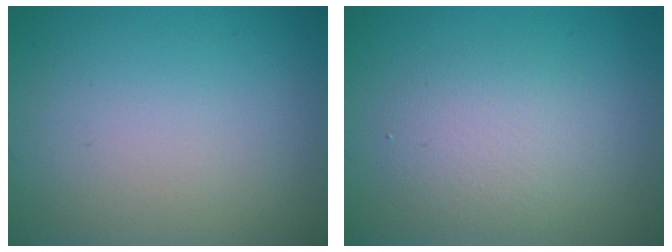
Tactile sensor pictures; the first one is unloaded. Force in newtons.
{"total": 2.9, "press": 2.8, "slide": 0.3}